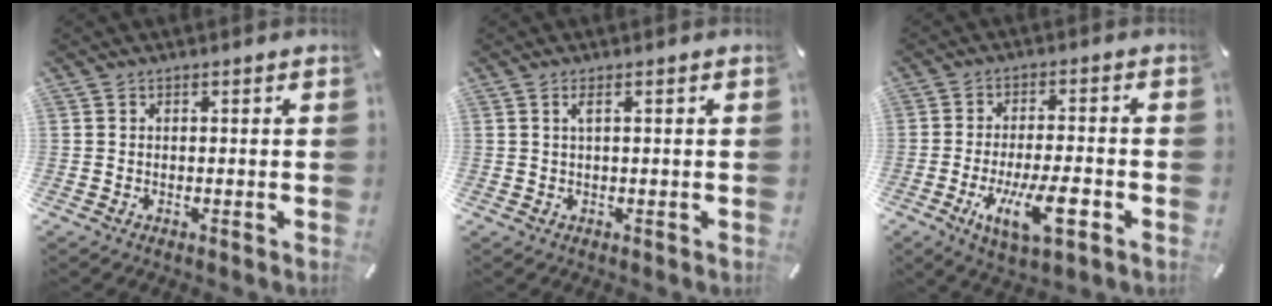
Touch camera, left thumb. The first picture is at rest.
{"total": 1.8, "force": [0.5, 0.1, 1.7], "torque": [-0.035, 0.000, 0.008]}
{"total": 12.8, "force": [-4.7, 4.1, 11.1], "torque": [-0.206, -0.003, -0.078]}